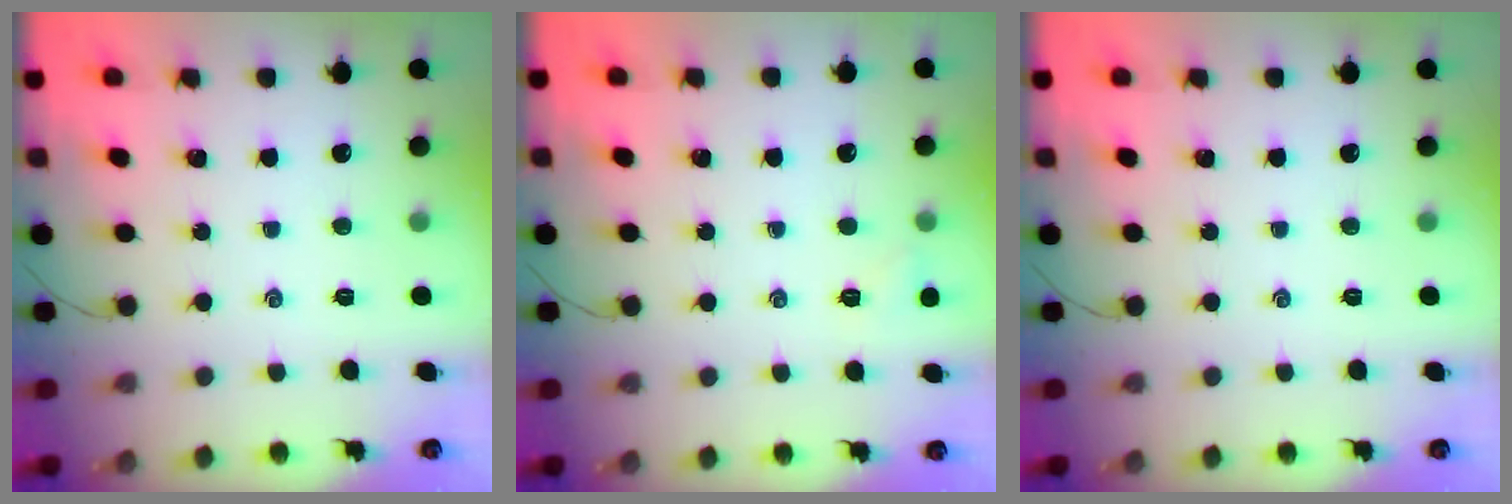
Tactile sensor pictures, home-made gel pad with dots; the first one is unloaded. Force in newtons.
{"total": 4.5, "press": 4.3, "slide": 1.1}
{"total": 0.0}